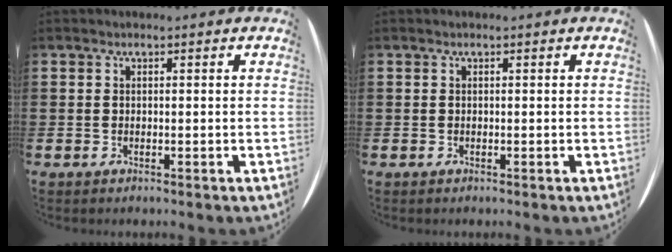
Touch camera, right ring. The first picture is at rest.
{"total": 0.0}